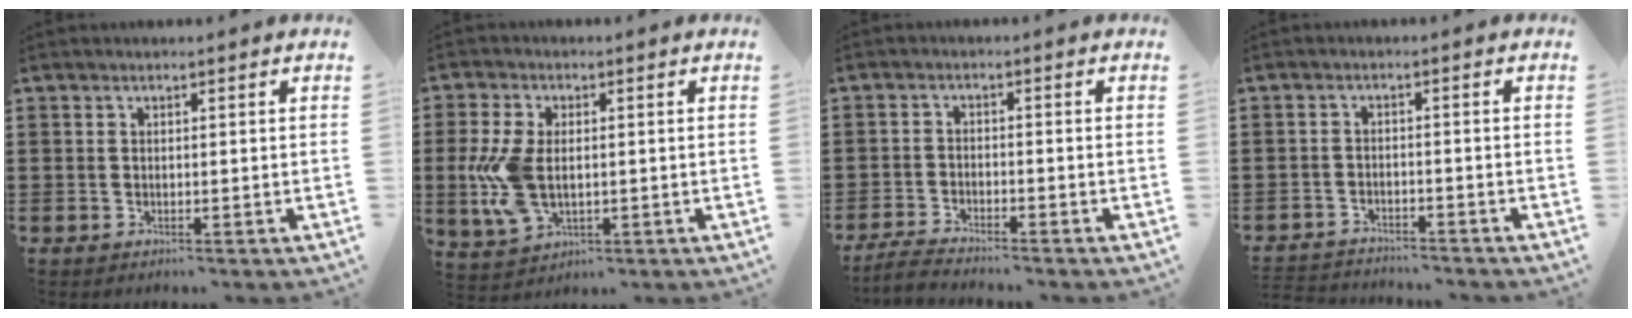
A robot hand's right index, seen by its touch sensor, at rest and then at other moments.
{"total": 8.4, "force": [-0.2, 4.9, 6.8], "torque": [-0.164, 0.000, -0.007]}
{"total": 2.9, "force": [-2.8, 0.0, 0.4], "torque": [-0.016, 0.001, -0.061]}
{"total": 2.4, "force": [-2.4, 0.1, -0.3], "torque": [-0.004, 0.000, -0.053]}